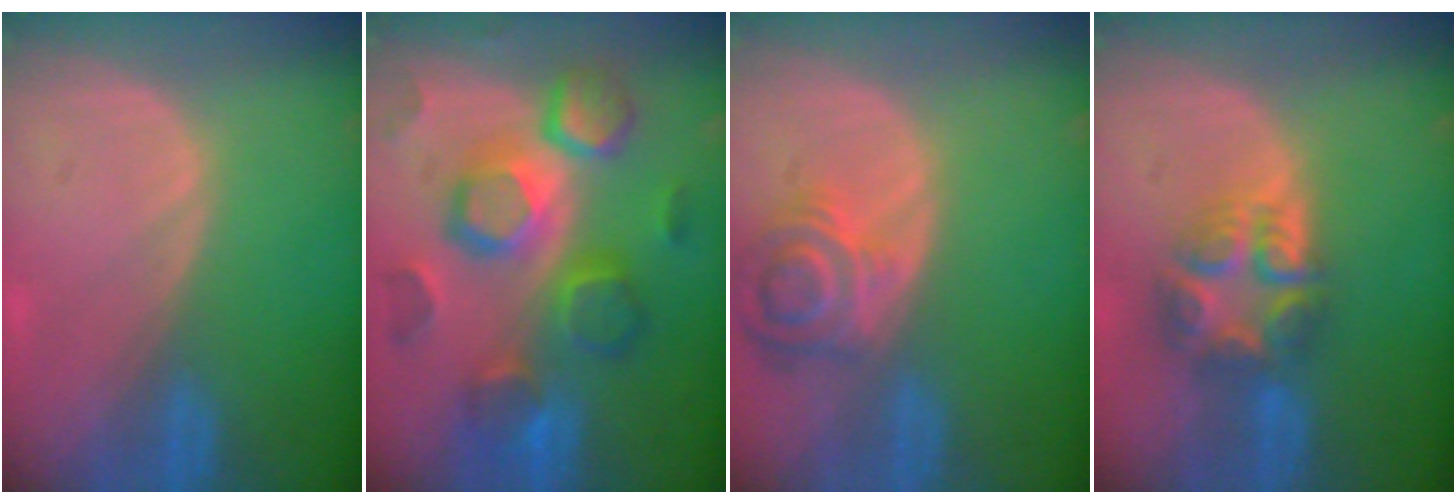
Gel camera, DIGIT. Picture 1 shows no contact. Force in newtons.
{"total": 11.8, "press": 11.7, "slide": 1.0}
{"total": 7.2, "press": 6.5, "slide": 3.0}
{"total": 7.7, "press": 6.7, "slide": 3.8}